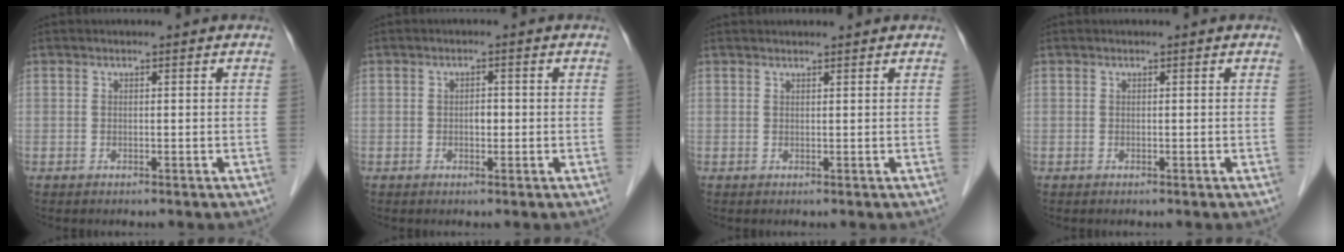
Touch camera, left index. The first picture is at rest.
{"total": 1.6, "force": [-0.3, 0.9, 1.3], "torque": [-0.018, 0.003, -0.005]}
{"total": 1.8, "force": [1.8, 0.0, 0.4], "torque": [-0.007, 0.019, 0.027]}
{"total": 0.0}